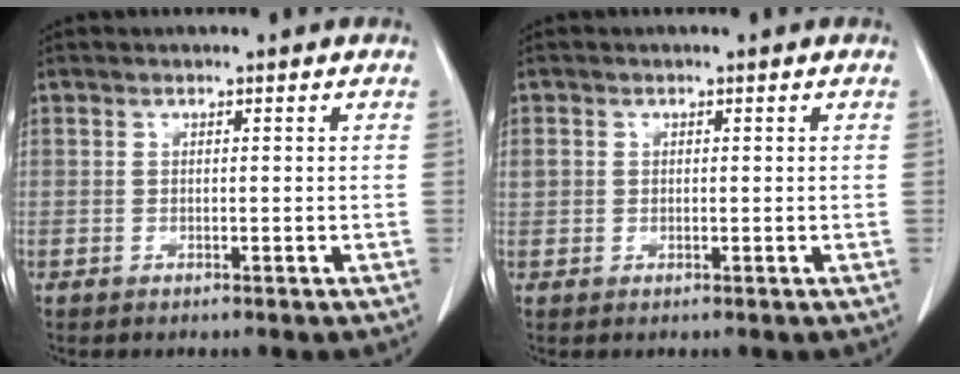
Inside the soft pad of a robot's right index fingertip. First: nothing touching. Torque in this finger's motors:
{"motor_torque": [0.04, -0.01, 0.02, 0.00]}